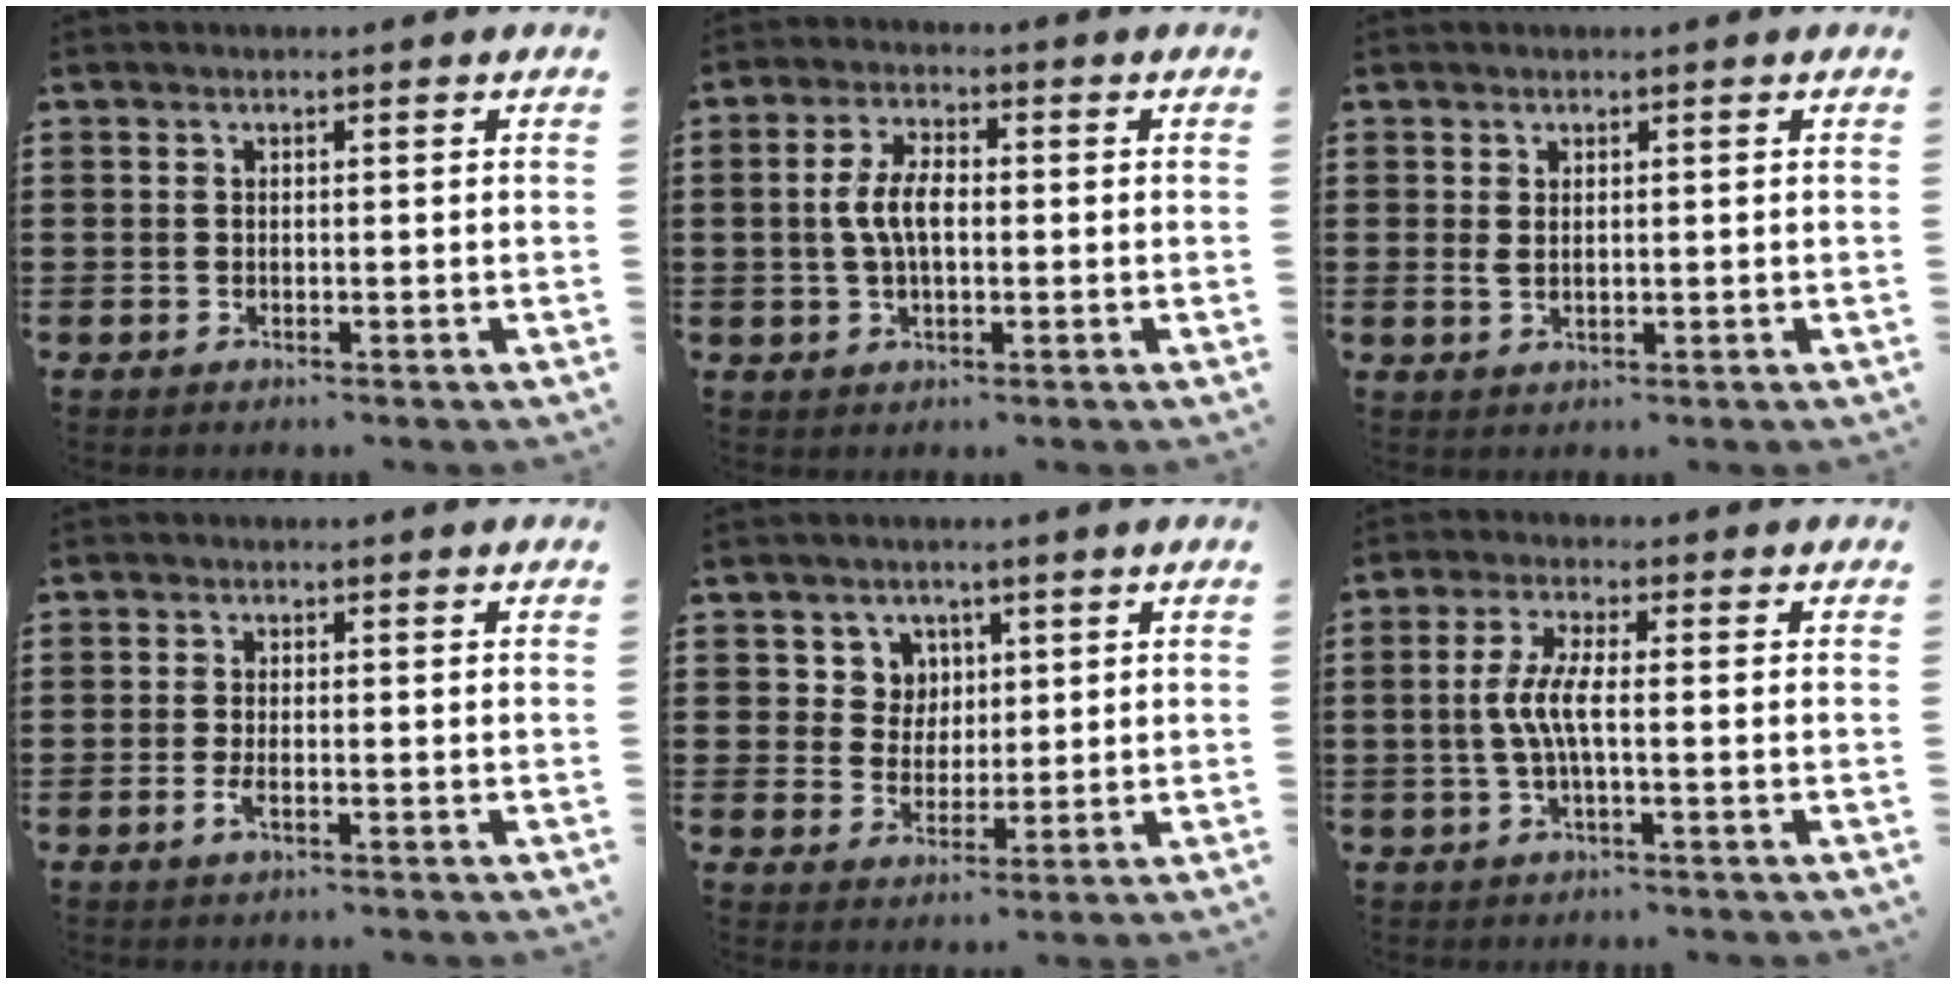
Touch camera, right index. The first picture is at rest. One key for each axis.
{"total": 5.9, "fx": -0.1, "fy": 2.7, "fz": 5.2, "tx": -0.120, "ty": 0.001, "tz": -0.009}
{"total": 1.4, "fx": 0.6, "fy": 0.7, "fz": 1.1, "tx": -0.023, "ty": 0.005, "tz": 0.010}
{"total": 2.0, "fx": -0.7, "fy": 0.5, "fz": 1.8, "tx": -0.046, "ty": -0.007, "tz": -0.016}
{"total": 4.7, "fx": 2.1, "fy": 4.2, "fz": 0.7, "tx": -0.029, "ty": 0.012, "tz": 0.037}
{"total": 5.1, "fx": -0.6, "fy": 1.0, "fz": 5.0, "tx": -0.120, "ty": -0.009, "tz": -0.023}